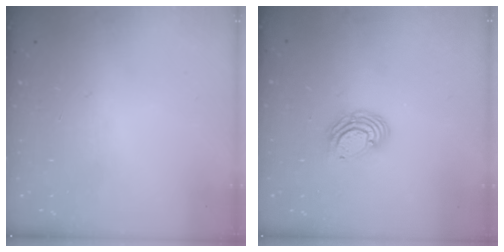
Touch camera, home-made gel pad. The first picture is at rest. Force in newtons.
{"total": 7.0, "press": 6.9, "slide": 0.8}